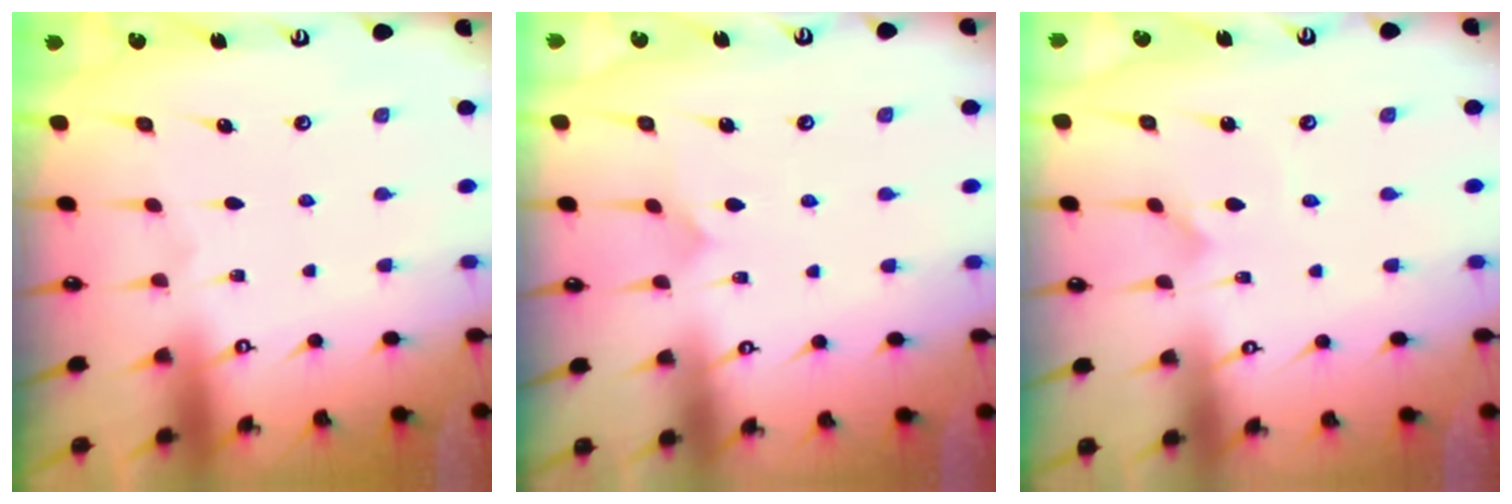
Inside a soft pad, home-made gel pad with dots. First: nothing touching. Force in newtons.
{"total": 5.9, "press": 5.9, "slide": 0.7}
{"total": 1.8, "press": 1.8, "slide": 0.1}